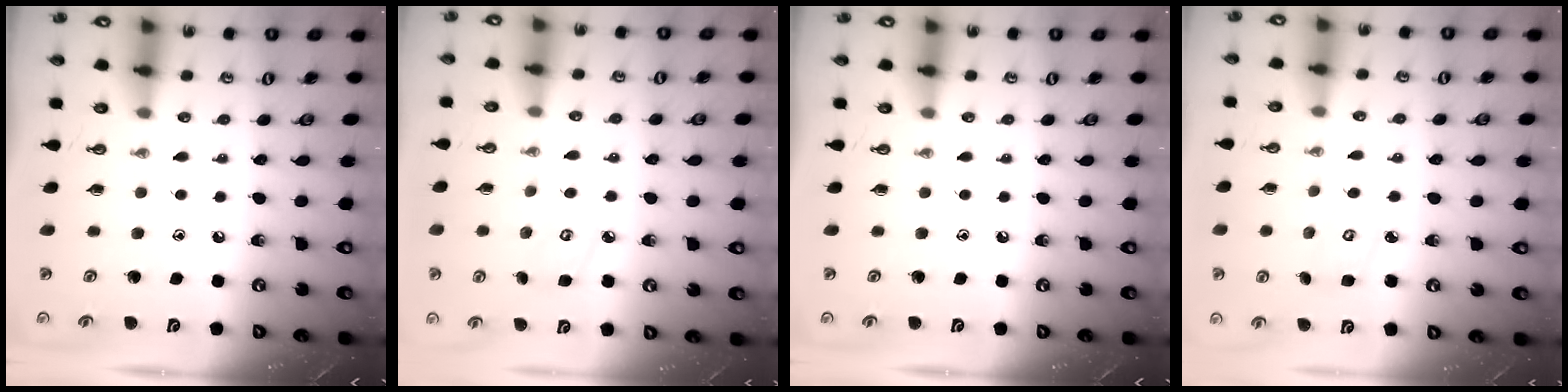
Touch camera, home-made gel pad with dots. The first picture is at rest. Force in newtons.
{"total": 6.4, "press": 6.4, "slide": 0.5}
{"total": 0.0}
{"total": 4.9, "press": 4.8, "slide": 0.6}